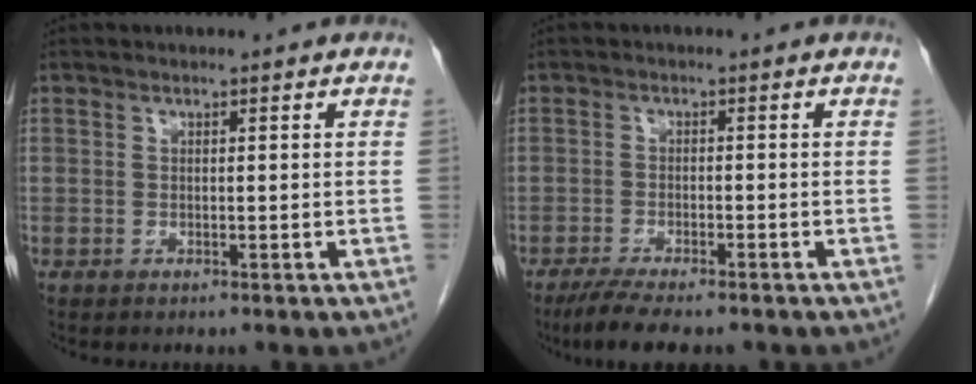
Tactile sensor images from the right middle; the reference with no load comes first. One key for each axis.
{"total": 7.0, "fx": -5.6, "fy": 1.4, "fz": 3.8, "tx": -0.062, "ty": -0.013, "tz": -0.091}